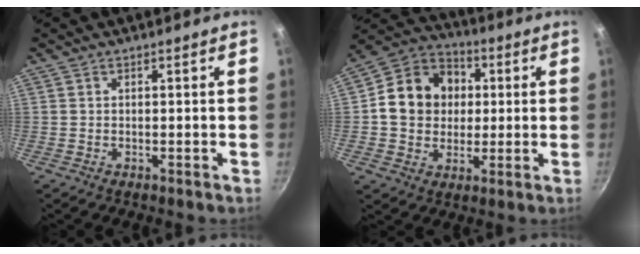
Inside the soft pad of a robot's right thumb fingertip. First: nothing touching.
{"total": 14.8, "force": [1.5, 12.6, 7.6], "torque": [-0.096, 0.020, 0.014]}